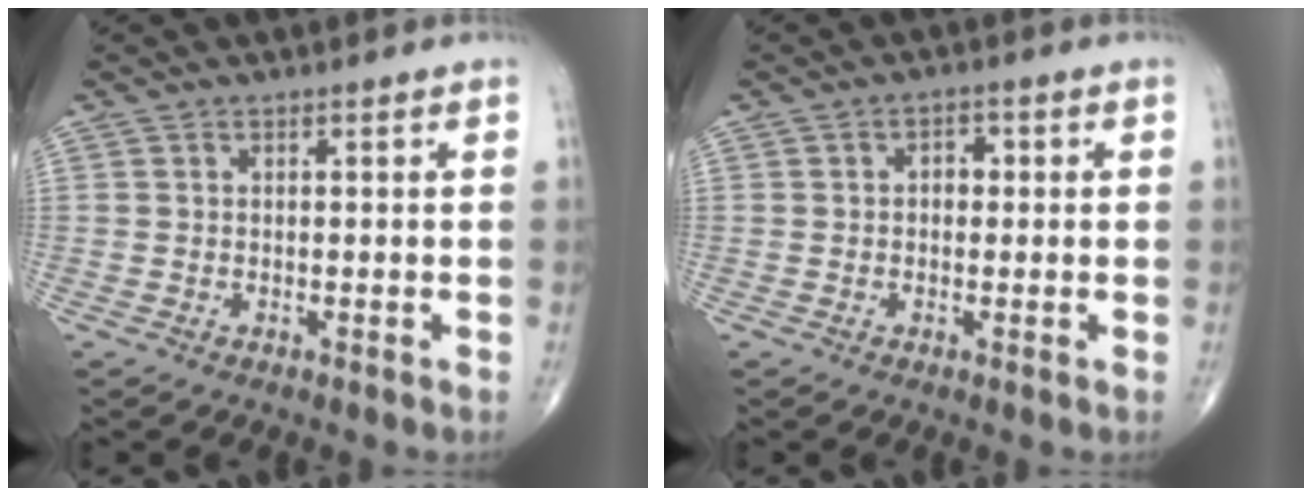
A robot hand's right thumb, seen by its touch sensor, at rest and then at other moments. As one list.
[{"total": 2.6, "force": [0.2, 1.8, 1.8], "torque": [-0.011, 0.007, -0.002]}]